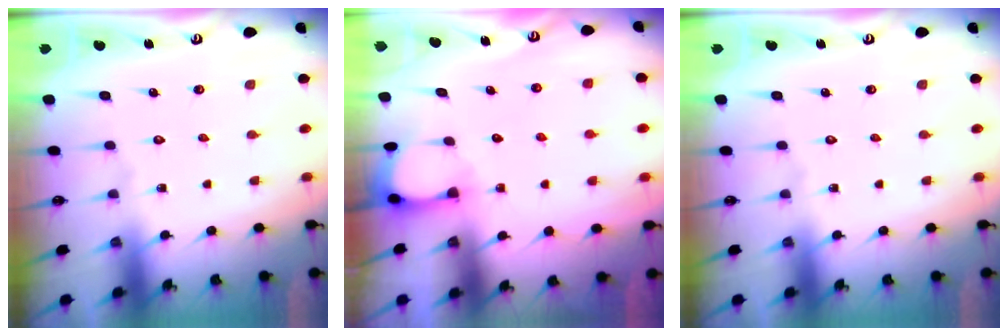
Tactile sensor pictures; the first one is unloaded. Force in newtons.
{"total": 2.1, "press": 2.1, "slide": 0.3}
{"total": 0.0}